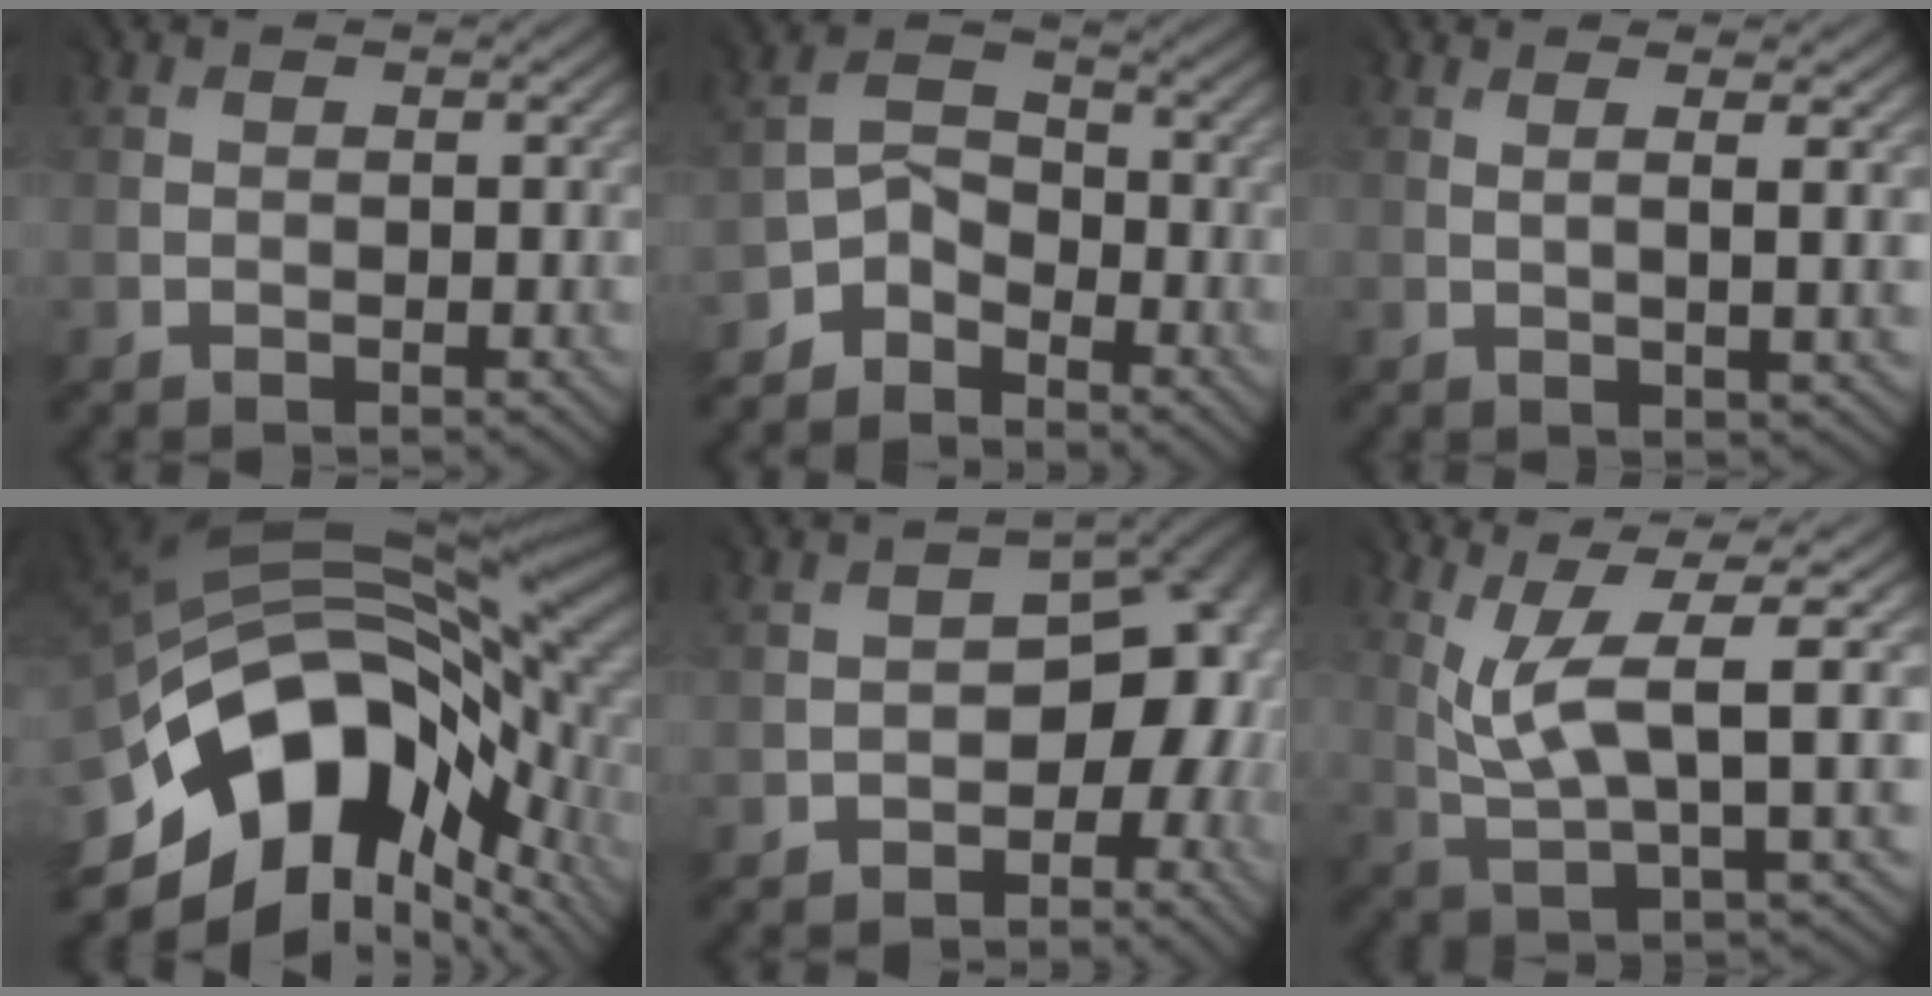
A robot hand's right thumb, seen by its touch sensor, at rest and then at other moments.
{"total": 5.0, "force": [-4.5, 2.1, 0.6], "torque": [-0.010, -0.001, -0.104]}
{"total": 3.3, "force": [1.2, 0.4, 3.0], "torque": [-0.047, 0.009, 0.018]}
{"total": 14.5, "force": [-5.1, 9.1, 10.0], "torque": [-0.200, -0.005, -0.092]}
{"total": 8.2, "force": [-3.3, 5.2, 5.4], "torque": [-0.040, -0.011, -0.051]}
{"total": 8.8, "force": [2.7, 1.9, 8.1], "torque": [-0.163, 0.010, 0.060]}